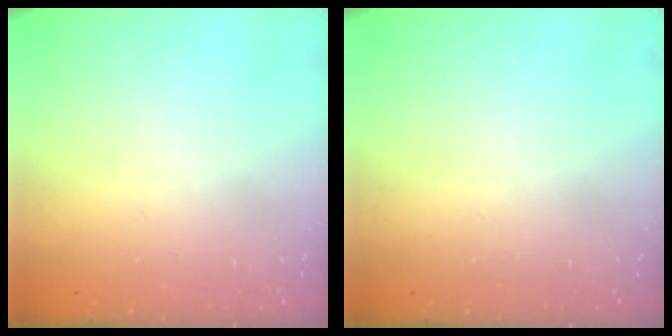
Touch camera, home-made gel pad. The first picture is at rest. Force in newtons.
{"total": 0.0}